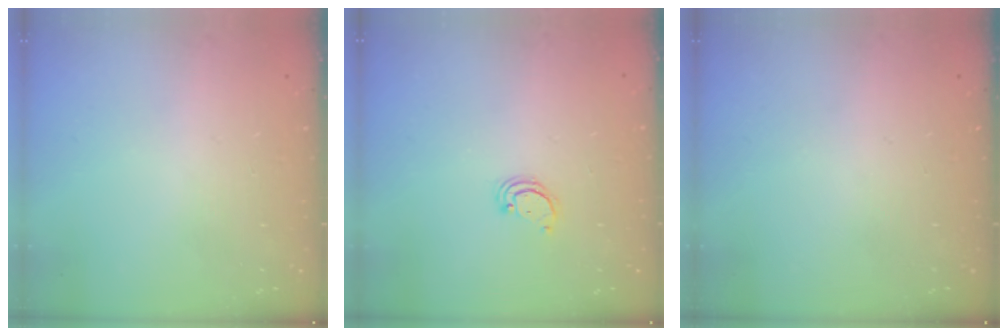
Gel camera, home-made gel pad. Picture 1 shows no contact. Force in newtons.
{"total": 2.2, "press": 2.2, "slide": 0.2}
{"total": 0.0}